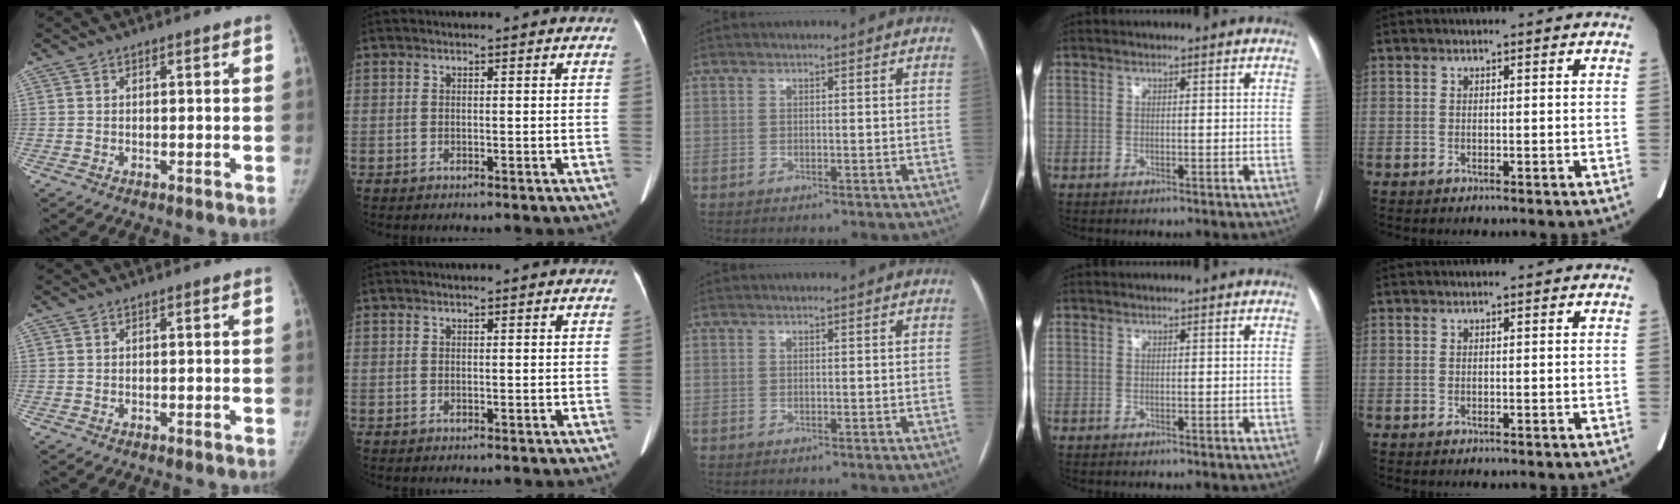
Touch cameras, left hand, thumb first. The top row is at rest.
{}